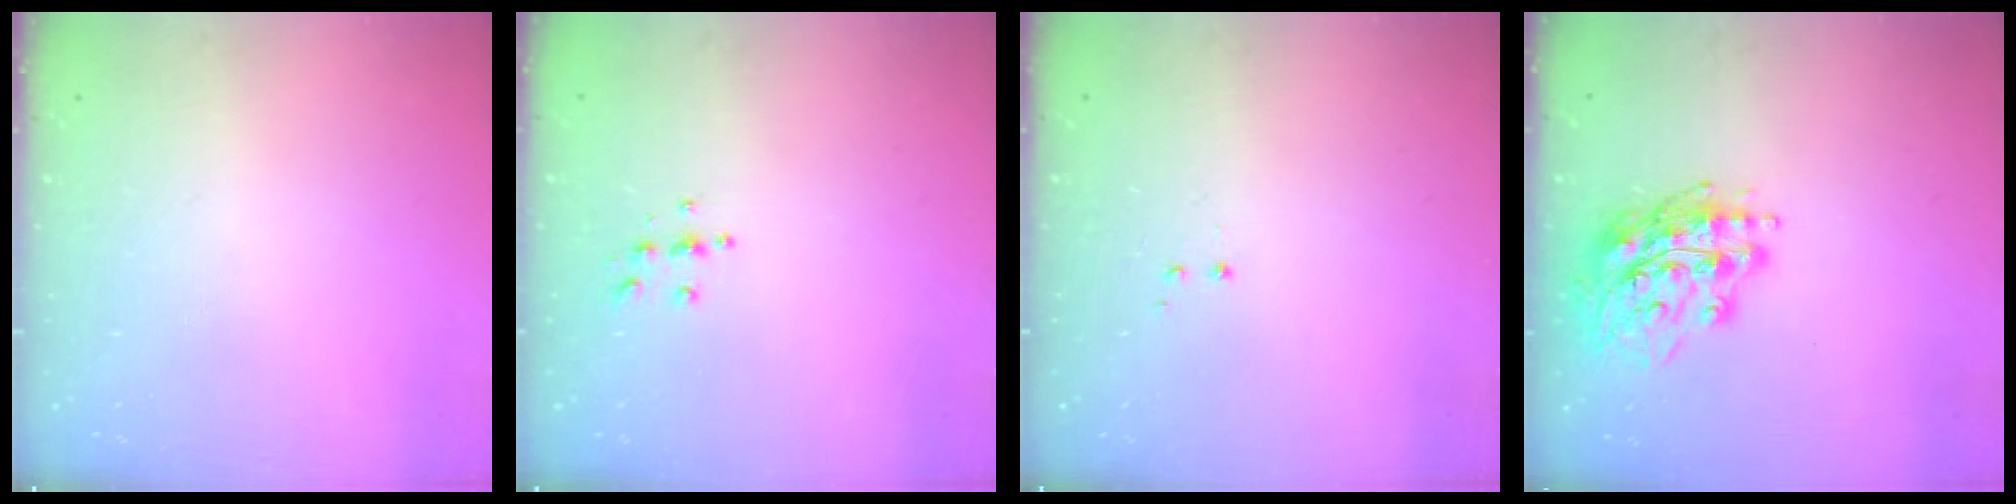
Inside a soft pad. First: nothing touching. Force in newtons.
{"total": 4.9, "press": 4.9, "slide": 0.5}
{"total": 1.2, "press": 1.0, "slide": 0.6}
{"total": 16.0, "press": 16.0, "slide": 1.4}